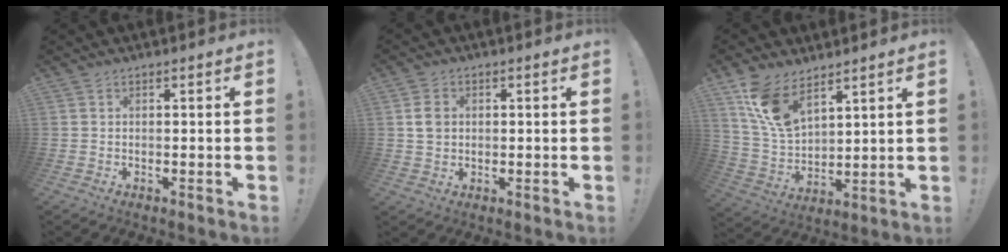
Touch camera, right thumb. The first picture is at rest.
{"total": 4.3, "force": [0.5, 3.6, 2.3], "torque": [-0.023, 0.003, 0.008]}
{"total": 12.5, "force": [8.8, 6.1, 6.4], "torque": [-0.130, -0.045, 0.175]}